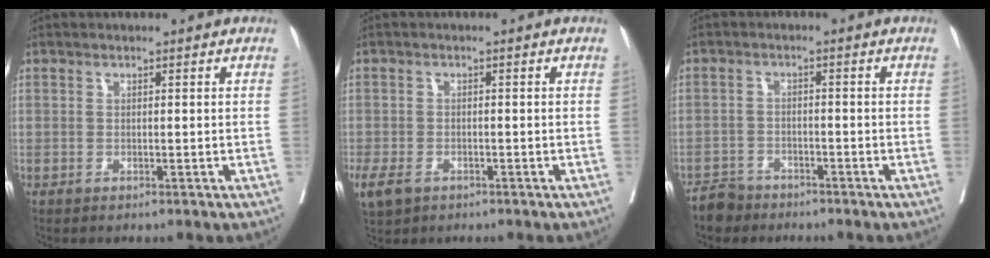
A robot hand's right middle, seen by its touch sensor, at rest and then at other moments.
{"total": 7.8, "force": [-4.2, 5.3, 3.9], "torque": [-0.107, -0.011, -0.064]}
{"total": 3.3, "force": [-3.0, 1.6, -0.1], "torque": [-0.004, 0.001, -0.055]}